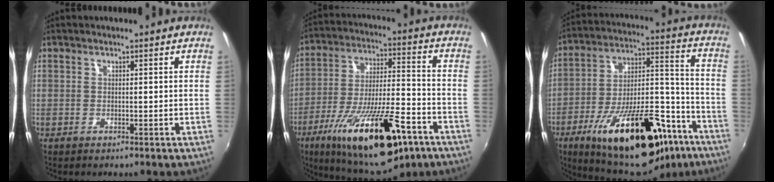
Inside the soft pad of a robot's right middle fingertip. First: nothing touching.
{"total": 24.3, "force": [-13.6, 7.2, 18.8], "torque": [-0.334, -0.042, -0.210]}
{"total": 28.7, "force": [-17.2, 11.1, 20.1], "torque": [-0.321, 0.007, -0.247]}